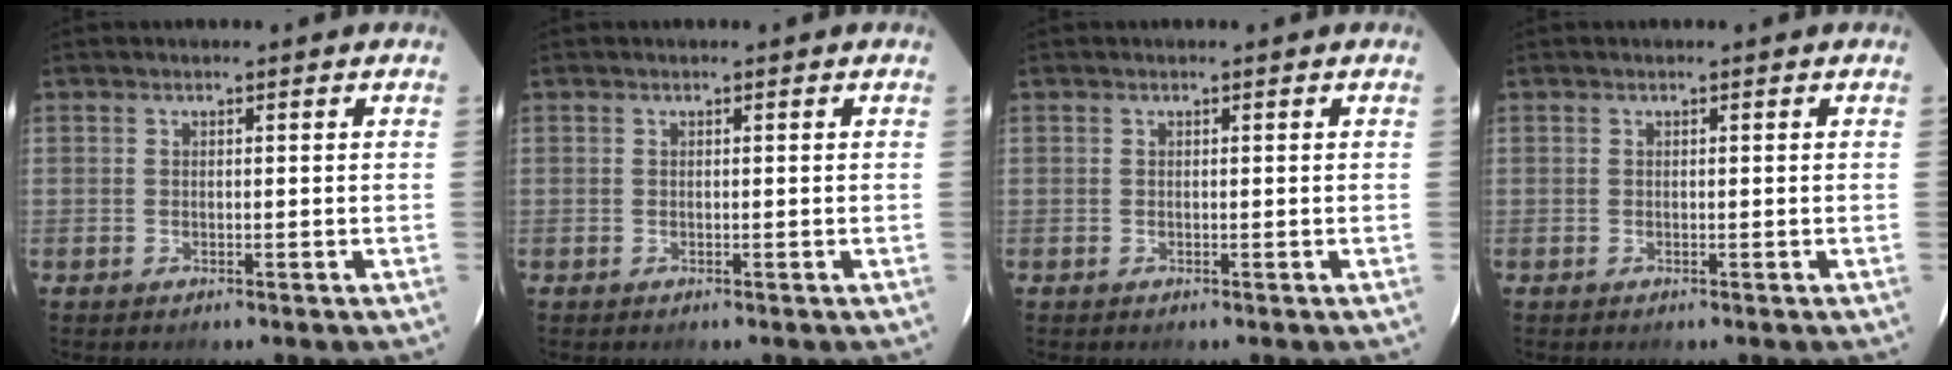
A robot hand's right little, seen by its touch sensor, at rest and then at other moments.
{"total": 0.0}
{"total": 0.0}
{"total": 0.0}